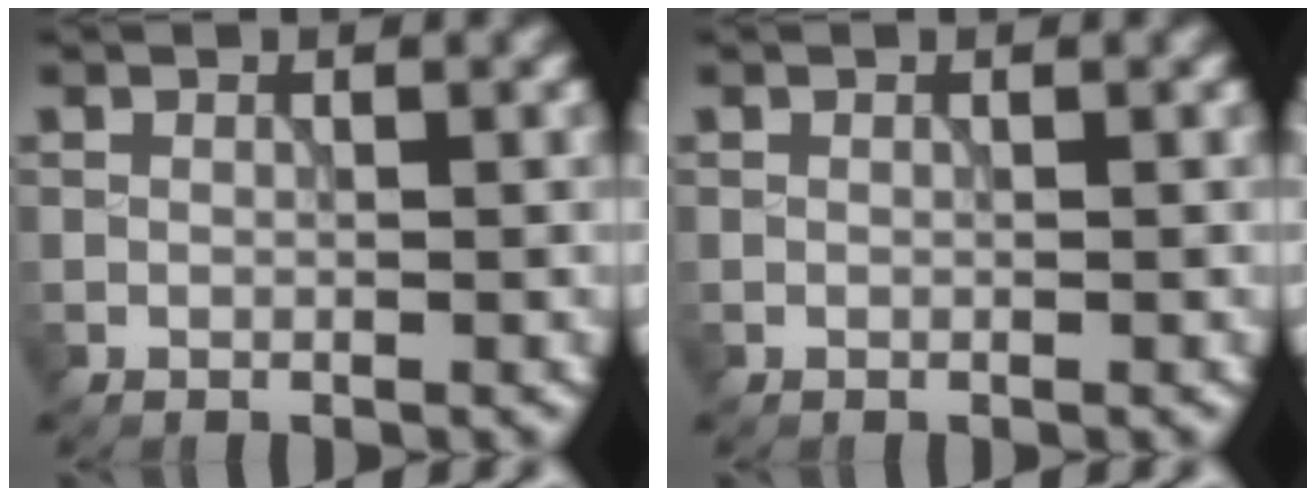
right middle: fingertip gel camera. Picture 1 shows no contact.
{"total": 0.0}